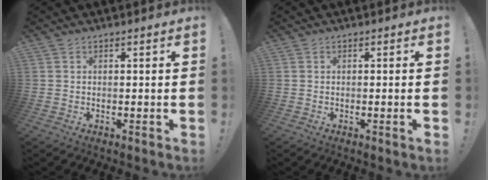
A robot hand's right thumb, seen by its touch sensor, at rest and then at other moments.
{"total": 2.0, "force": [-0.5, -0.5, 1.9], "torque": [-0.031, -0.005, -0.009]}